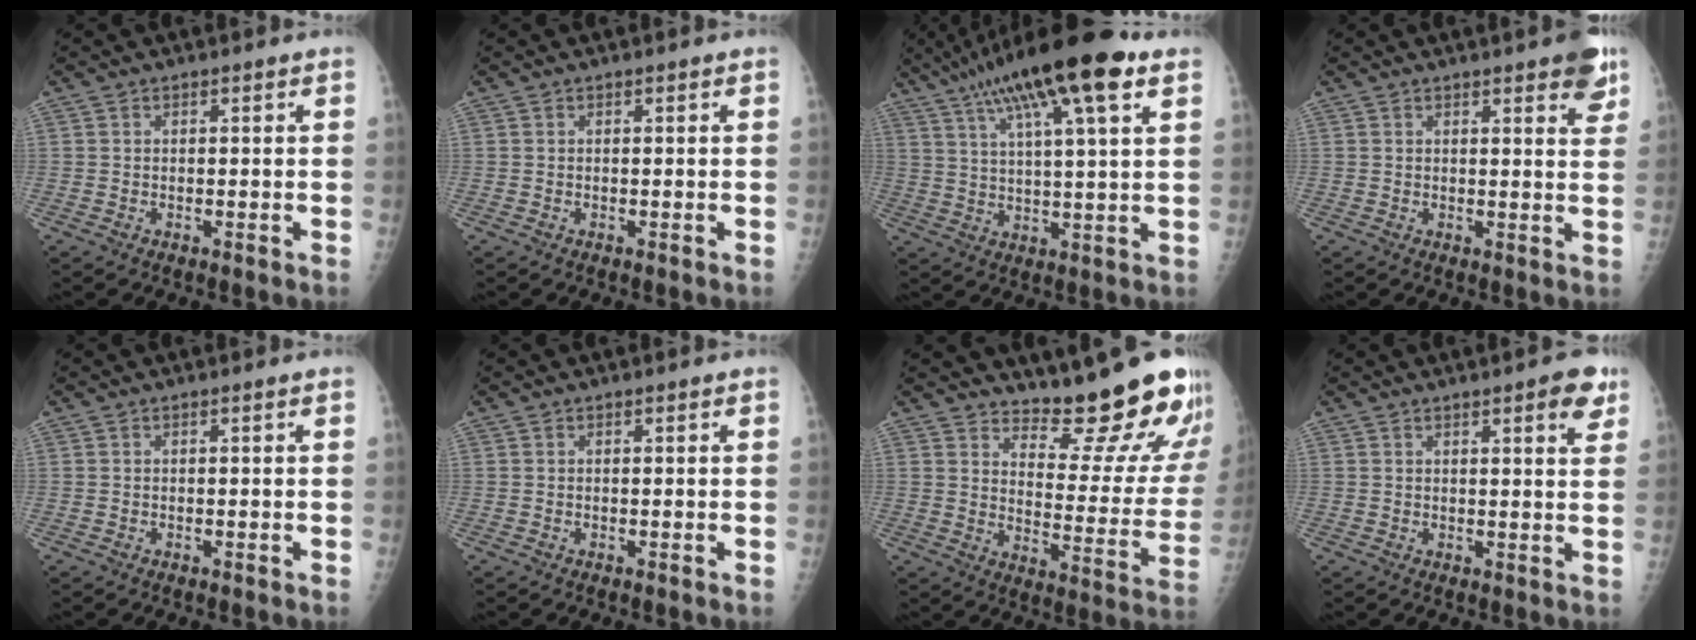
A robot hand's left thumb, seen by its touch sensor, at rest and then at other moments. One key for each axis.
{"total": 0.0}
{"total": 20.0, "fx": 11.2, "fy": 3.9, "fz": 16.1, "tx": -0.275, "ty": -0.002, "tz": 0.184}
{"total": 6.7, "fx": 4.1, "fy": 2.0, "fz": 5.0, "tx": -0.042, "ty": -0.015, "tz": 0.047}
{"total": 0.0}
{"total": 0.0}
{"total": 18.8, "fx": 16.6, "fy": 4.0, "fz": 7.8, "tx": -0.062, "ty": -0.161, "tz": 0.216}
{"total": 5.3, "fx": 3.1, "fy": 1.5, "fz": 4.1, "tx": -0.038, "ty": -0.012, "tz": 0.033}